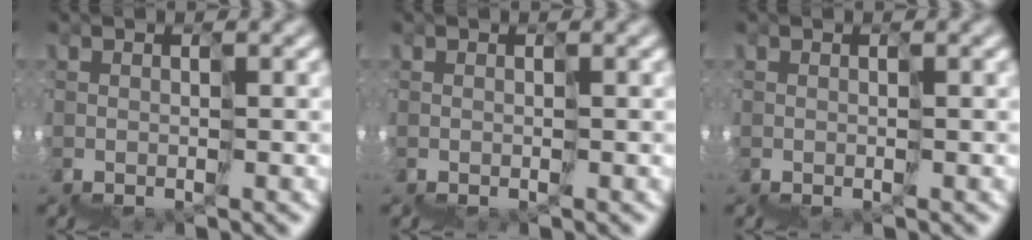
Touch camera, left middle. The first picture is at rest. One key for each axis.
{"total": 0.0}
{"total": 0.0}